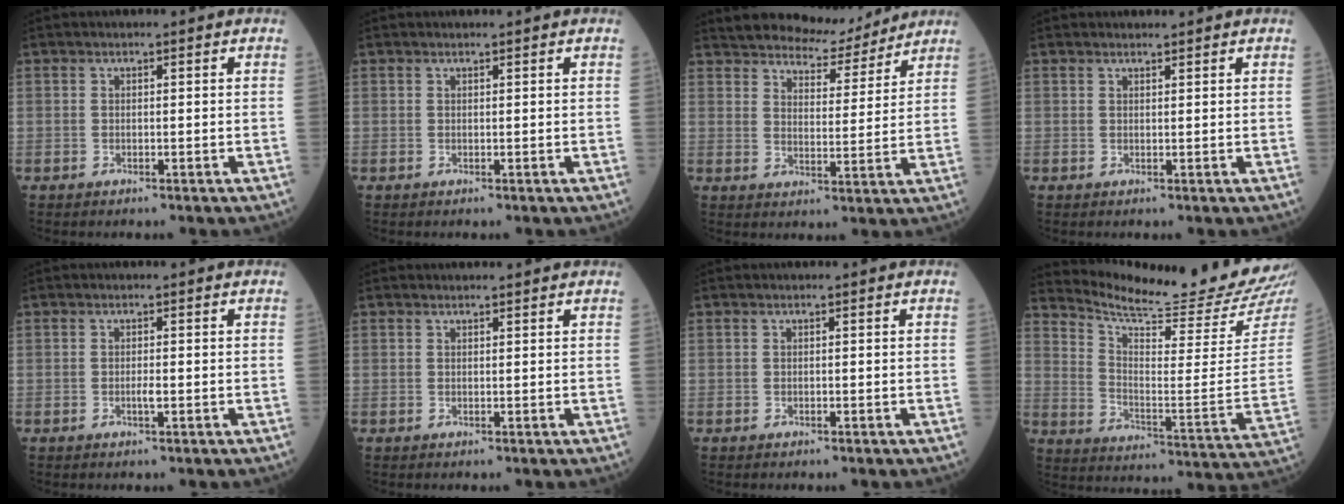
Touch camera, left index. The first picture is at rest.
{"total": 0.5, "force": [0.5, -0.1, 0.2], "torque": [-0.009, 0.001, 0.010]}
{"total": 9.8, "force": [9.3, 2.3, 2.1], "torque": [-0.034, 0.002, 0.134]}
{"total": 1.1, "force": [1.1, 0.0, 0.1], "torque": [-0.010, 0.003, 0.021]}
{"total": 0.9, "force": [-0.1, 0.1, 0.9], "torque": [-0.019, -0.002, -0.002]}
{"total": 2.3, "force": [2.2, 0.2, 0.3], "torque": [-0.011, 0.010, 0.029]}
{"total": 0.0}
{"total": 20.7, "force": [20.0, -1.3, 5.2], "torque": [-0.109, -0.120, 0.275]}